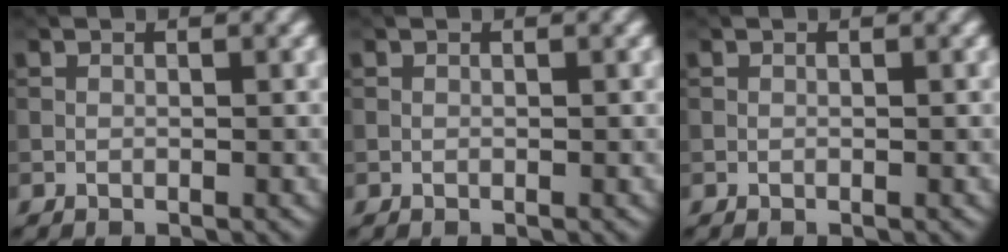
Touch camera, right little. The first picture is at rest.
{"total": 0.0}
{"total": 0.0}